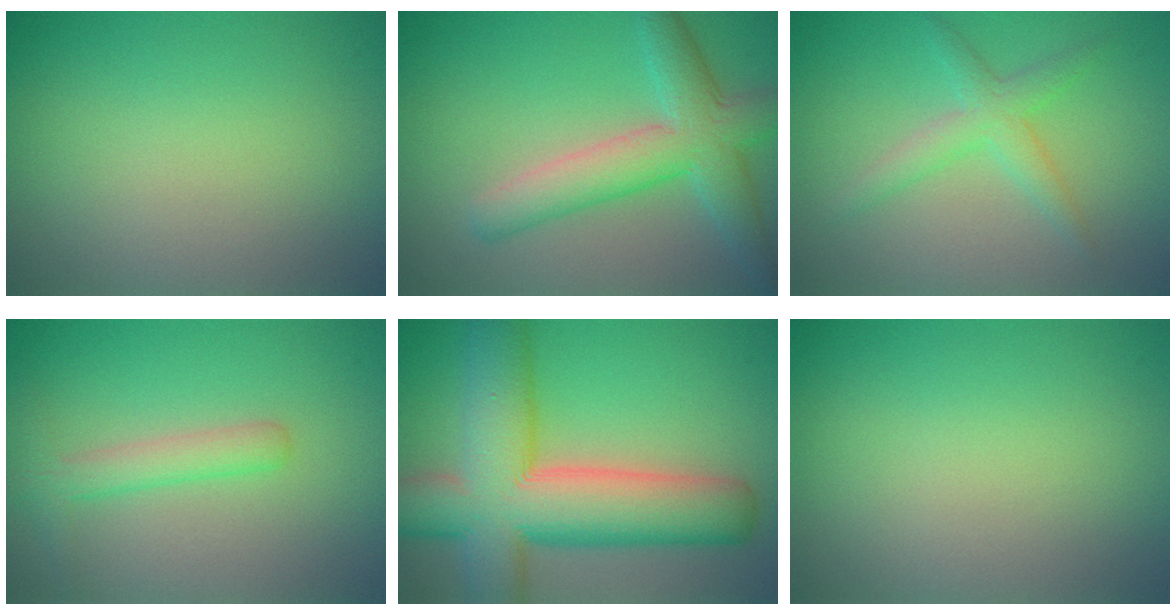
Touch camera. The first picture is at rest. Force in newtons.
{"total": 6.1, "press": 6.1, "slide": 0.1}
{"total": 2.8, "press": 2.8, "slide": 0.1}
{"total": 2.7, "press": 2.7, "slide": 0.1}
{"total": 13.1, "press": 13.1, "slide": 0.7}
{"total": 0.0}